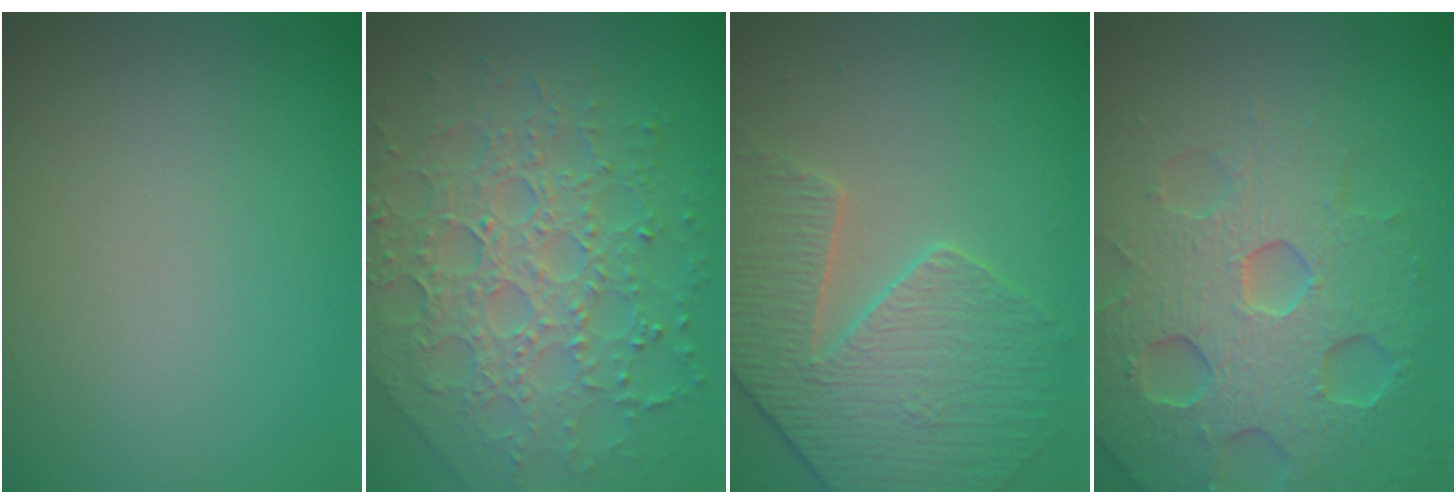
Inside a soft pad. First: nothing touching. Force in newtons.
{"total": 7.9, "press": 5.7, "slide": 5.5}
{"total": 4.4, "press": 4.4, "slide": 0.2}
{"total": 7.3, "press": 7.2, "slide": 1.5}